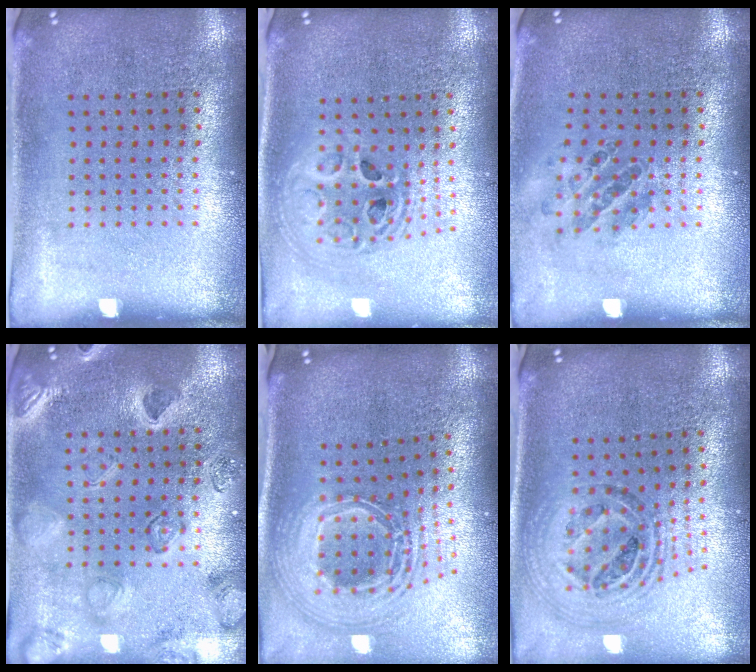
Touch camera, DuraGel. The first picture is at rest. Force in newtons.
{"total": 2.0, "press": 1.6, "slide": 1.2}
{"total": 0.8, "press": 0.8, "slide": 0.1}
{"total": 2.5, "press": 2.4, "slide": 0.9}
{"total": 2.8, "press": 1.9, "slide": 2.1}
{"total": 1.5, "press": 1.3, "slide": 0.6}